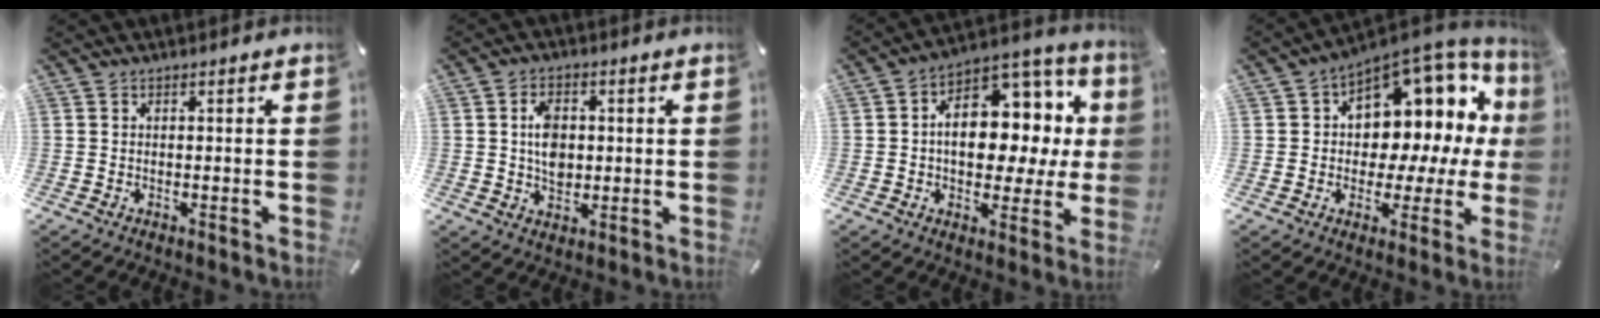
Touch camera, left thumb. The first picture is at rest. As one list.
[{"total": 6.6, "force": [0.4, 4.9, 4.5], "torque": [-0.073, 0.001, 0.003]}, {"total": 14.7, "force": [0.9, 10.1, 10.6], "torque": [-0.151, -0.016, 0.019]}, {"total": 12.2, "force": [5.3, 8.9, 6.4], "torque": [-0.070, -0.079, 0.092]}]